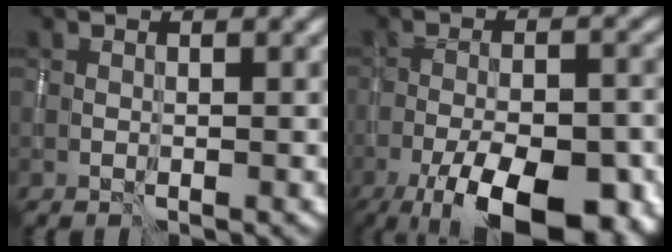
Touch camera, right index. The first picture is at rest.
{"total": 12.6, "force": [-7.0, 4.6, 9.5], "torque": [-0.146, -0.006, -0.110]}